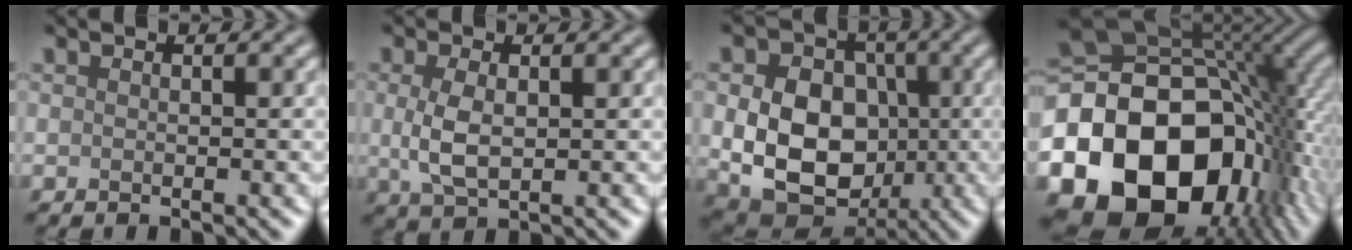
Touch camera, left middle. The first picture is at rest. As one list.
[{"total": 3.3, "force": [0.2, 1.7, 2.9], "torque": [-0.069, -0.001, 0.006]}, {"total": 11.0, "force": [-0.7, 8.5, 7.0], "torque": [-0.108, -0.020, -0.013]}, {"total": 21.5, "force": [-6.1, 15.2, 14.0], "torque": [-0.281, -0.040, -0.087]}]